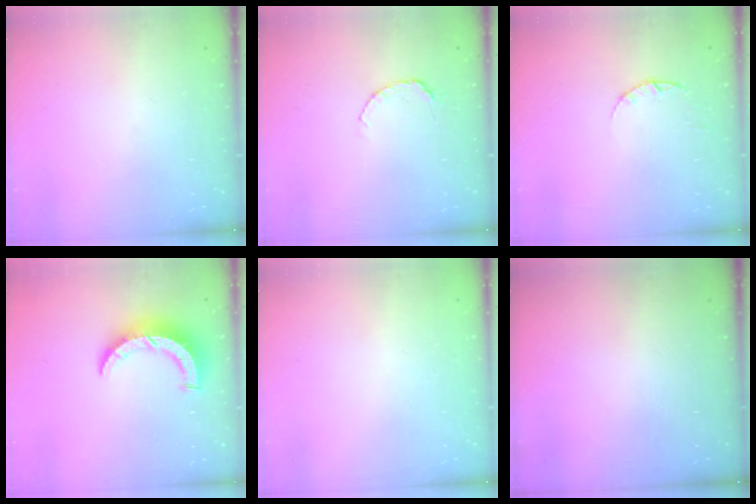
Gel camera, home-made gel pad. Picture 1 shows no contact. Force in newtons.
{"total": 3.3, "press": 3.3, "slide": 0.3}
{"total": 2.4, "press": 2.3, "slide": 0.4}
{"total": 8.4, "press": 8.4, "slide": 0.7}
{"total": 2.5, "press": 2.5, "slide": 0.2}
{"total": 0.0}